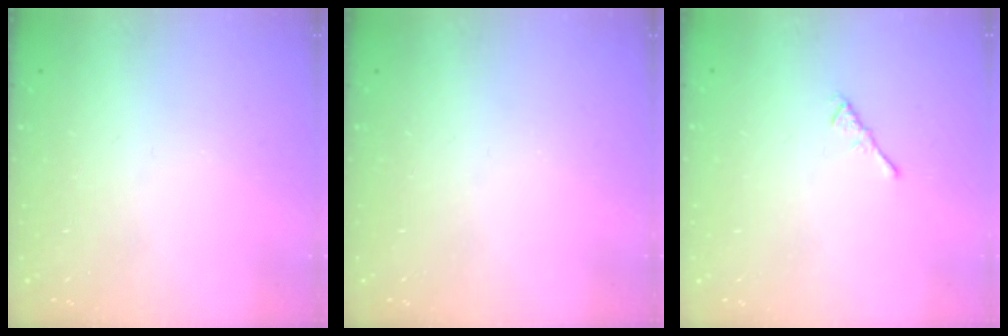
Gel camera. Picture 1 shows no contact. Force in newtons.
{"total": 0.0}
{"total": 1.1, "press": 1.0, "slide": 0.4}